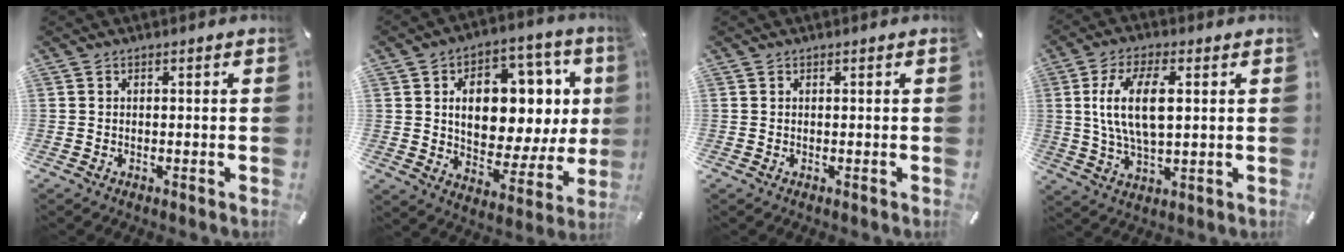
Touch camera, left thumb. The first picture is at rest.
{"total": 16.2, "force": [4.4, 10.9, 11.1], "torque": [-0.152, -0.025, 0.079]}
{"total": 0.0}
{"total": 12.1, "force": [2.4, 5.4, 10.6], "torque": [-0.214, -0.005, 0.035]}